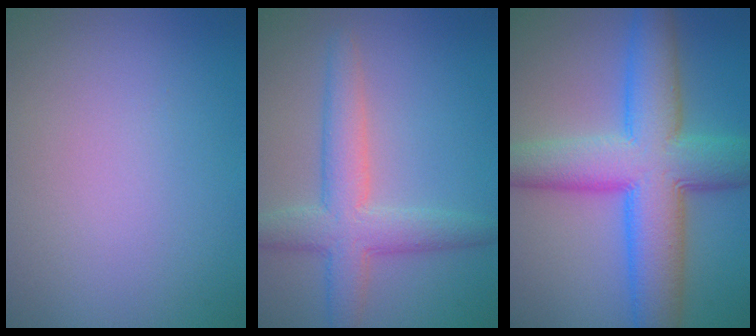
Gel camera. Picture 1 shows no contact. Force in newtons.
{"total": 5.0, "press": 5.0, "slide": 0.2}
{"total": 11.0, "press": 11.0, "slide": 0.3}